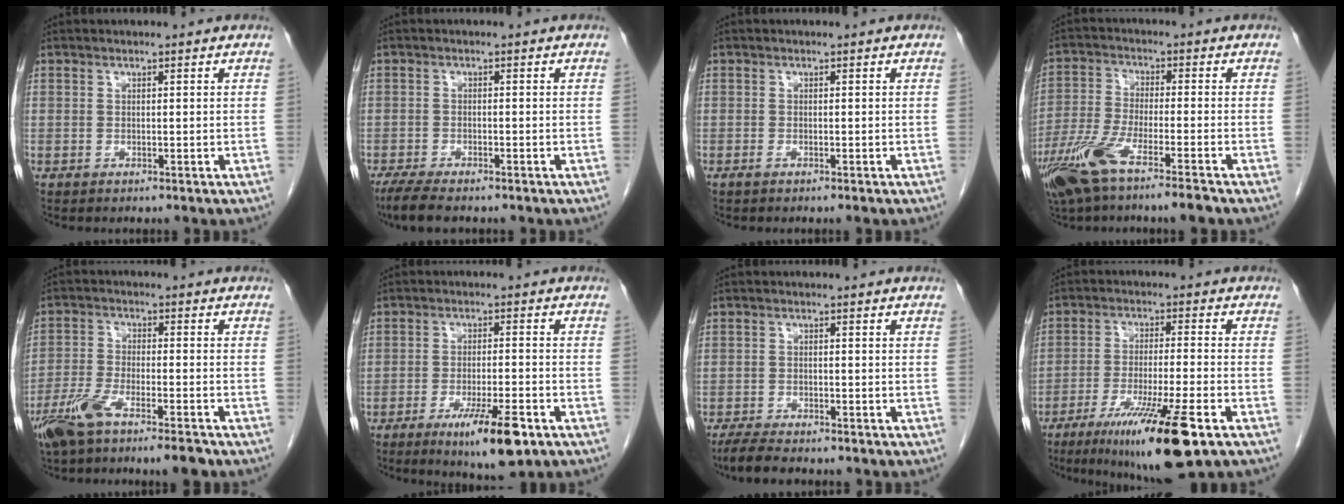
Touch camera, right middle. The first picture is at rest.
{"total": 5.1, "force": [-4.0, 1.1, 2.9], "torque": [-0.058, -0.015, -0.065]}
{"total": 0.7, "force": [-0.5, 0.0, 0.5], "torque": [-0.012, -0.001, -0.010]}
{"total": 10.3, "force": [-6.7, 0.8, 7.8], "torque": [-0.160, -0.023, -0.127]}
{"total": 9.3, "force": [-6.6, 1.4, 6.4], "torque": [-0.121, -0.010, -0.117]}
{"total": 9.1, "force": [-5.1, 1.1, 7.5], "torque": [-0.124, -0.018, -0.076]}
{"total": 4.8, "force": [-4.1, 0.8, 2.3], "torque": [-0.047, -0.014, -0.070]}
{"total": 14.6, "force": [-8.3, 0.6, 12.0], "torque": [-0.195, -0.040, -0.135]}